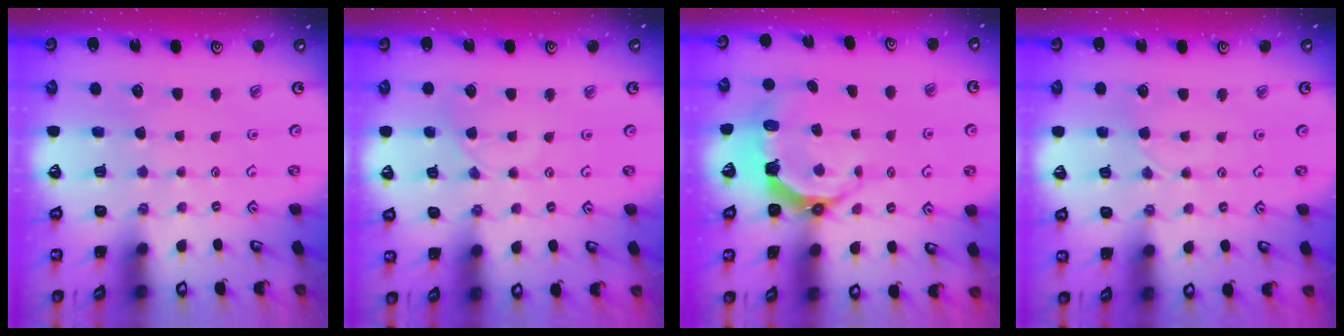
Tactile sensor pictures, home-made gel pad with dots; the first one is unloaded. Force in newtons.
{"total": 1.5, "press": 1.5, "slide": 0.4}
{"total": 7.0, "press": 5.3, "slide": 4.5}
{"total": 2.0, "press": 2.0, "slide": 0.2}